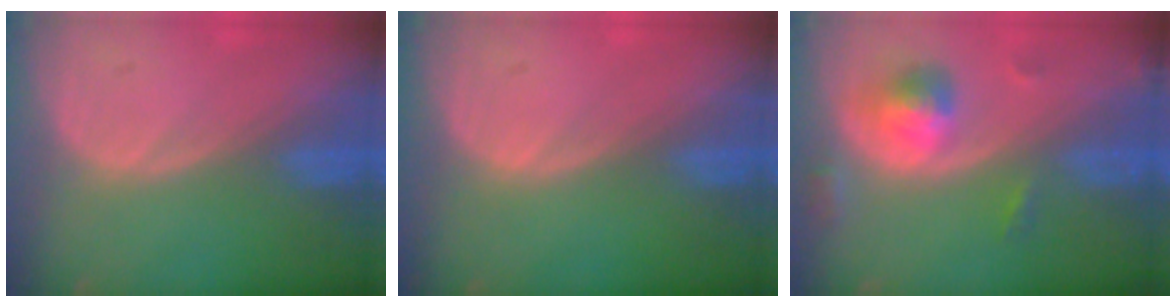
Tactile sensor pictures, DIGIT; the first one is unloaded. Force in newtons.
{"total": 0.0}
{"total": 5.3, "press": 5.1, "slide": 1.5}